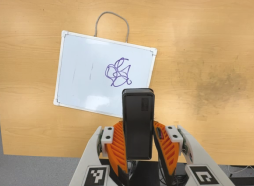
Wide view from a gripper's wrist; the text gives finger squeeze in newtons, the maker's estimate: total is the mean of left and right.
{"total": 4.1, "left": 2.8, "right": 5.4}